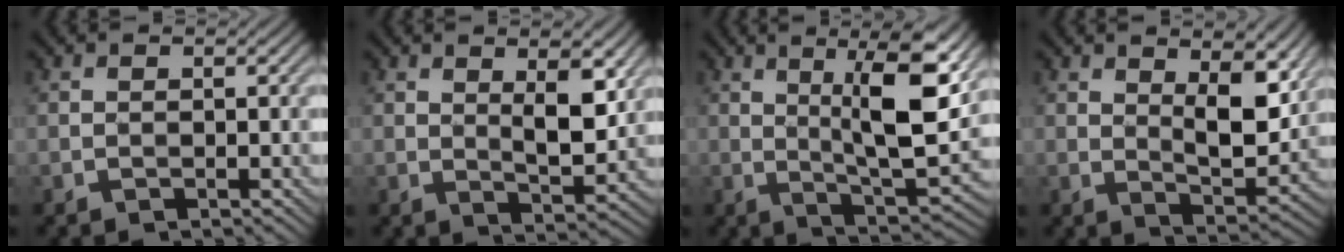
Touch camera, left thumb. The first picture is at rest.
{"total": 6.1, "force": [2.2, 2.3, 5.2], "torque": [-0.089, 0.000, 0.041]}
{"total": 12.2, "force": [4.4, 2.9, 11.0], "torque": [-0.172, -0.004, 0.079]}
{"total": 8.7, "force": [3.6, 3.8, 6.9], "torque": [-0.119, -0.011, 0.061]}